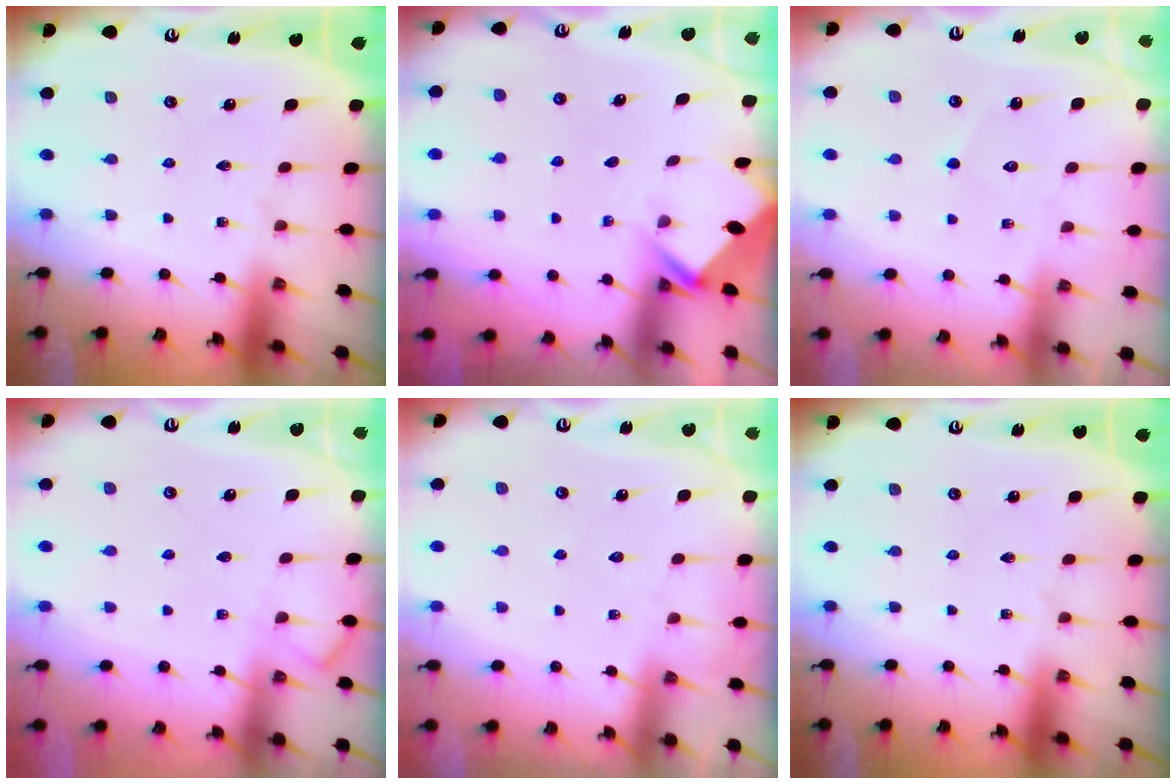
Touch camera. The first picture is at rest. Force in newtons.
{"total": 2.1, "press": 2.1, "slide": 0.1}
{"total": 4.4, "press": 4.4, "slide": 0.3}
{"total": 4.5, "press": 4.4, "slide": 0.6}
{"total": 4.9, "press": 4.8, "slide": 0.6}
{"total": 0.0}